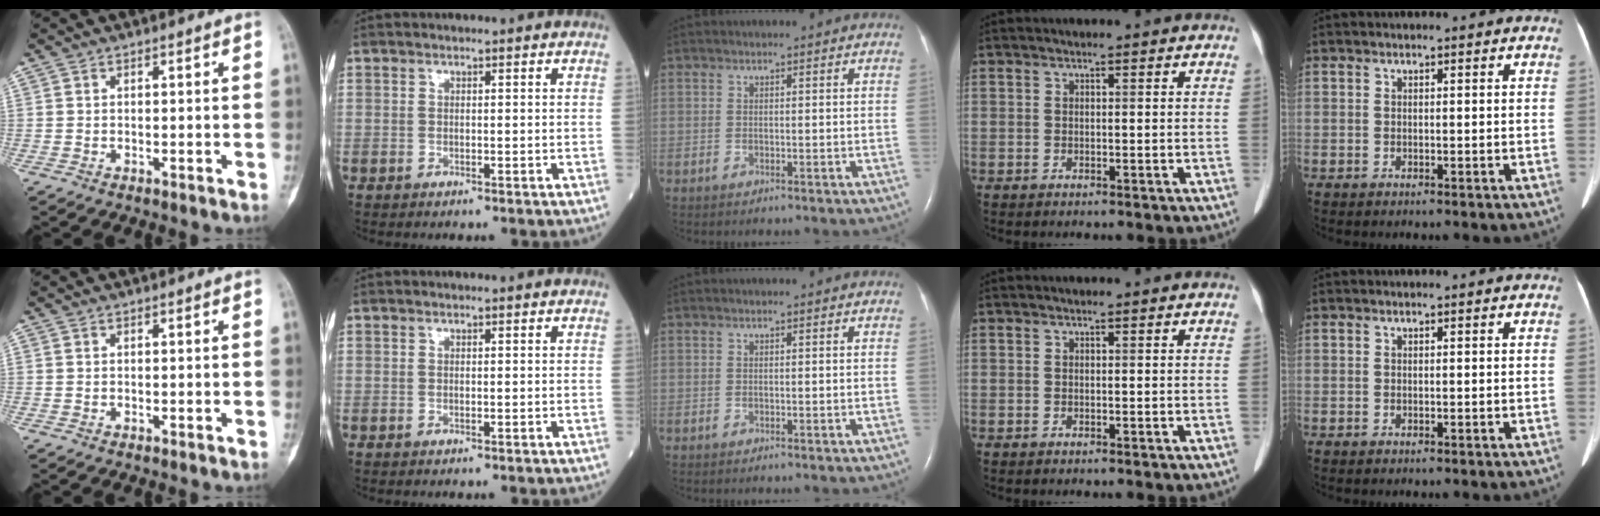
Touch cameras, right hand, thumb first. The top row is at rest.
{}